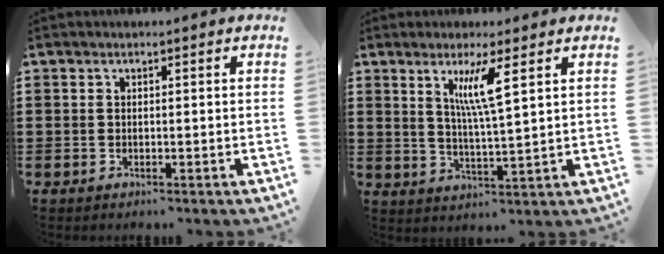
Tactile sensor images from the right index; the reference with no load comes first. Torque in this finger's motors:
{"motor_torque": [0.91, 0.17, 0.23, 0.17]}